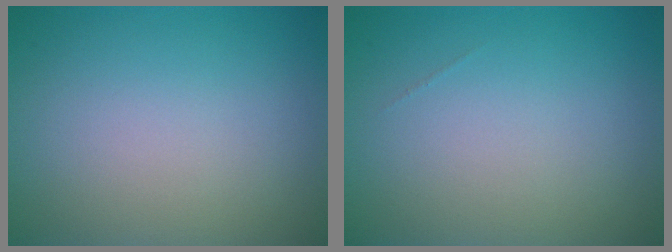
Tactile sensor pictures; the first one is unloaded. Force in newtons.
{"total": 0.0}